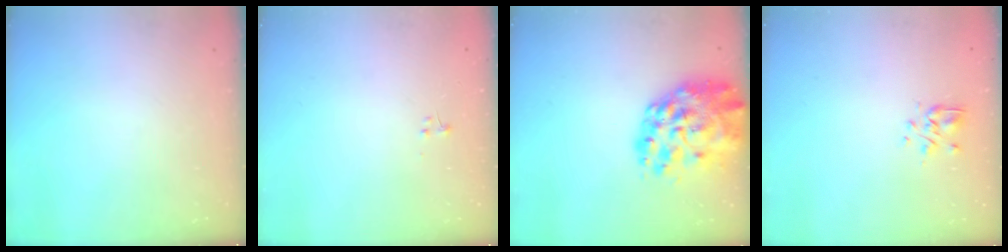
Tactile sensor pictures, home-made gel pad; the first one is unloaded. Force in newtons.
{"total": 0.6, "press": 0.6, "slide": 0.3}
{"total": 18.9, "press": 17.8, "slide": 6.5}
{"total": 3.4, "press": 3.2, "slide": 1.2}